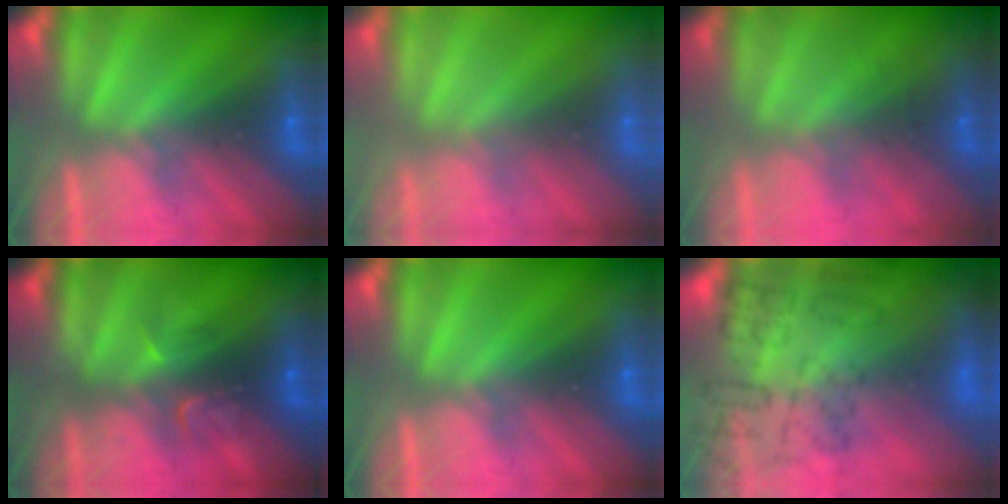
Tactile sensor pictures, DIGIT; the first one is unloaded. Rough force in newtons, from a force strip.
{"total": 3.0}
{"total": 1.6}
{"total": 3.4}
{"total": 0.0}
{"total": 11.3}